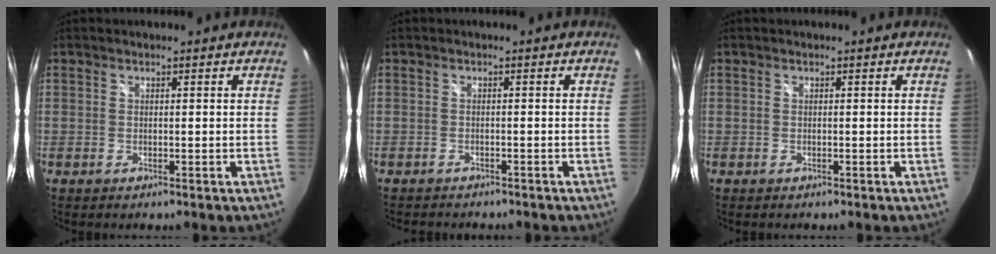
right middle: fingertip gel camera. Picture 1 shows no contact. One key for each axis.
{"total": 3.5, "fx": -3.2, "fy": 0.9, "fz": 0.9, "tx": -0.022, "ty": -0.013, "tz": -0.047}
{"total": 0.0}